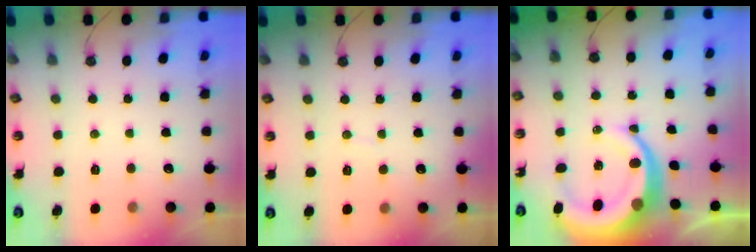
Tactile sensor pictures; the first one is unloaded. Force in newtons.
{"total": 2.9, "press": 2.9, "slide": 0.2}
{"total": 13.6, "press": 13.5, "slide": 1.5}